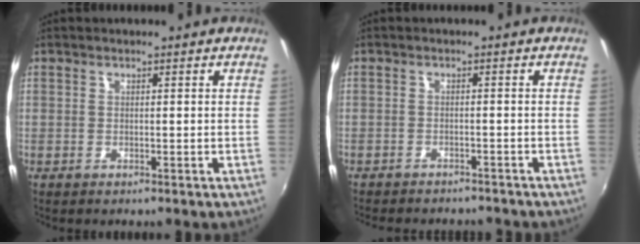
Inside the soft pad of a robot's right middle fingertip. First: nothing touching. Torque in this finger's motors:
{"motor_torque": [1.07, -1.07, 0.29, 0.07]}